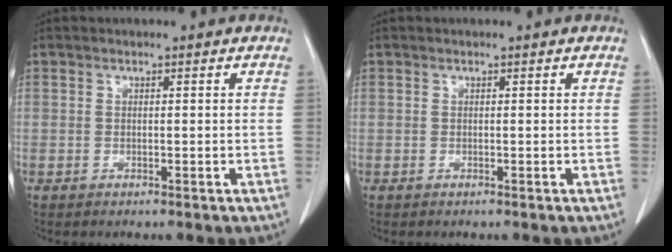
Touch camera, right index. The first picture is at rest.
{"total": 0.0}